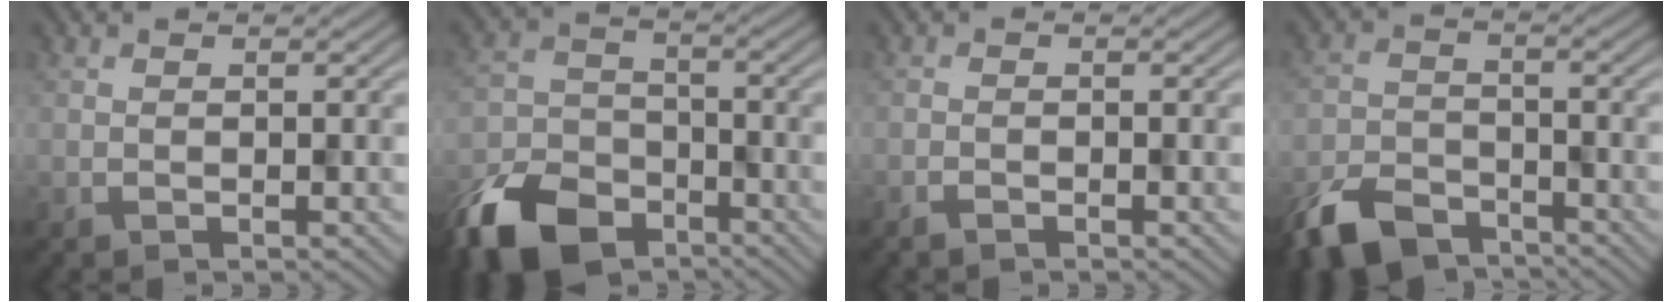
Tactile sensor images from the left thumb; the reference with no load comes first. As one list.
[{"total": 11.0, "force": [-9.3, 4.8, 3.3], "torque": [-0.084, -0.018, -0.152]}, {"total": 1.9, "force": [-1.9, -0.1, -0.2], "torque": [0.001, 0.001, -0.016]}, {"total": 7.8, "force": [-7.2, 2.5, 1.6], "torque": [-0.037, -0.013, -0.119]}]